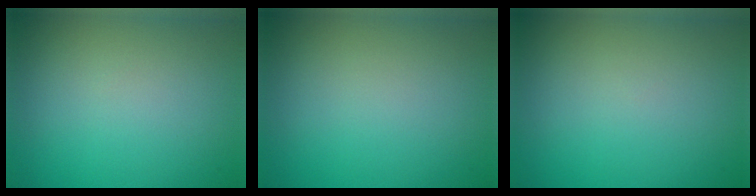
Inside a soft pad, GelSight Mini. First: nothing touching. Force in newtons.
{"total": 0.0}
{"total": 0.0}